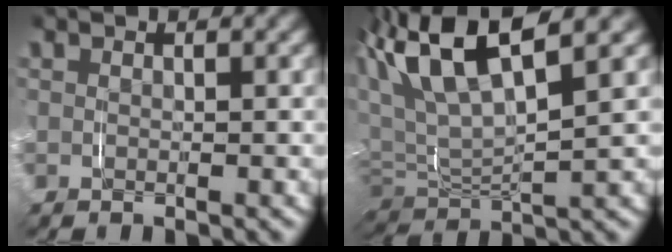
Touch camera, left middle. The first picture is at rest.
{"total": 9.5, "force": [3.5, 5.4, 7.0], "torque": [-0.161, 0.007, 0.055]}